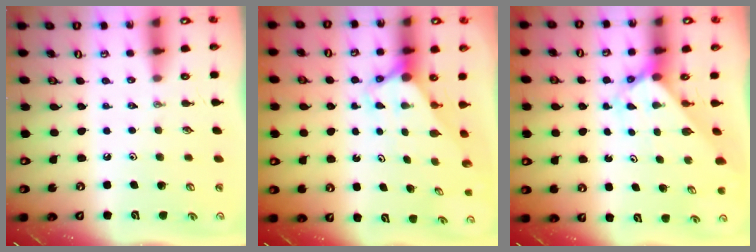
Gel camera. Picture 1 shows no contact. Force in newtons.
{"total": 2.6, "press": 2.6, "slide": 0.1}
{"total": 2.5, "press": 2.5, "slide": 0.2}